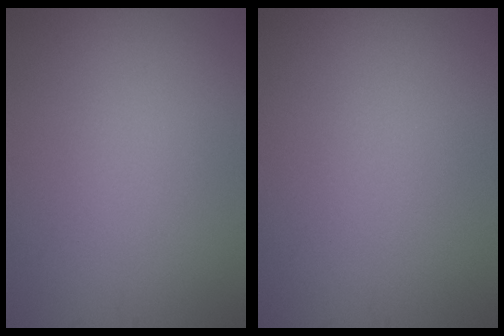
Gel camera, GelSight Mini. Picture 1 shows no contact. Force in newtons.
{"total": 0.0}